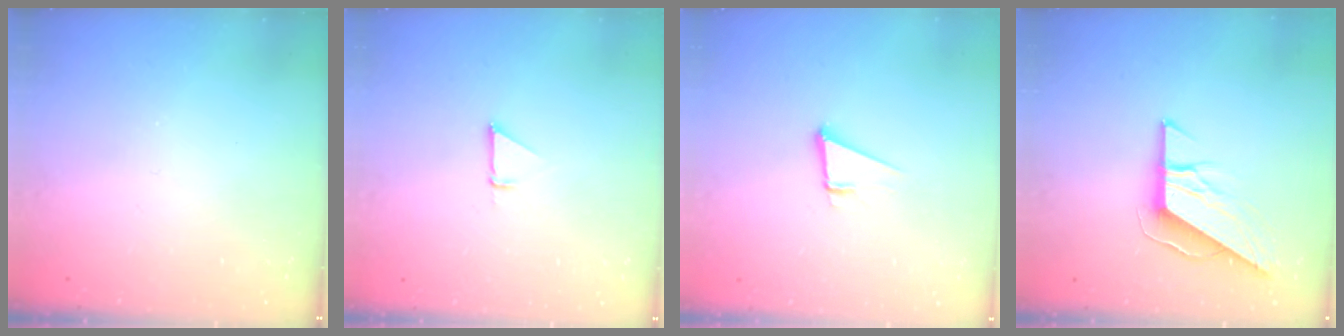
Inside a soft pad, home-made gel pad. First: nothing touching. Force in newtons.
{"total": 1.5, "press": 1.5, "slide": 0.0}
{"total": 4.8, "press": 3.6, "slide": 3.1}
{"total": 9.2, "press": 9.2, "slide": 0.6}